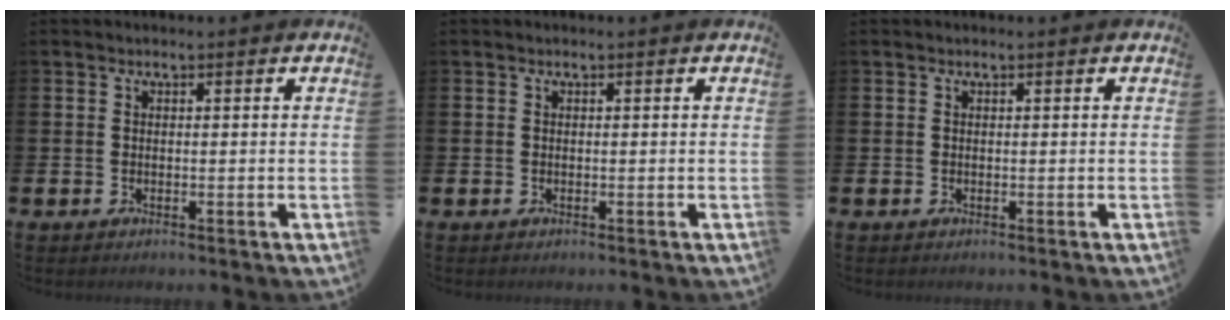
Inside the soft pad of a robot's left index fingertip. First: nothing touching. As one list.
[{"total": 0.0}, {"total": 0.0}]